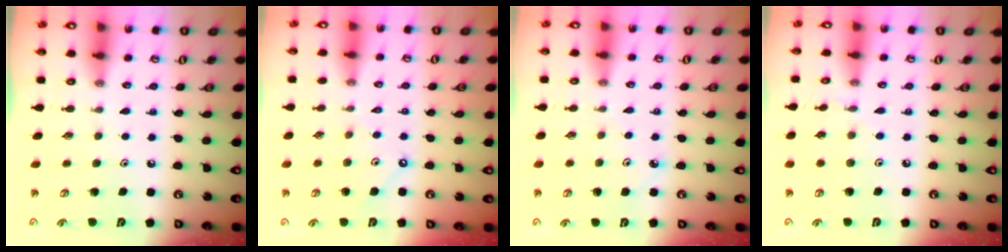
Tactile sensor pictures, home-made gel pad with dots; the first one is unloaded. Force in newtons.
{"total": 2.6, "press": 2.6, "slide": 0.4}
{"total": 2.2, "press": 2.2, "slide": 0.3}
{"total": 3.2, "press": 3.2, "slide": 0.4}